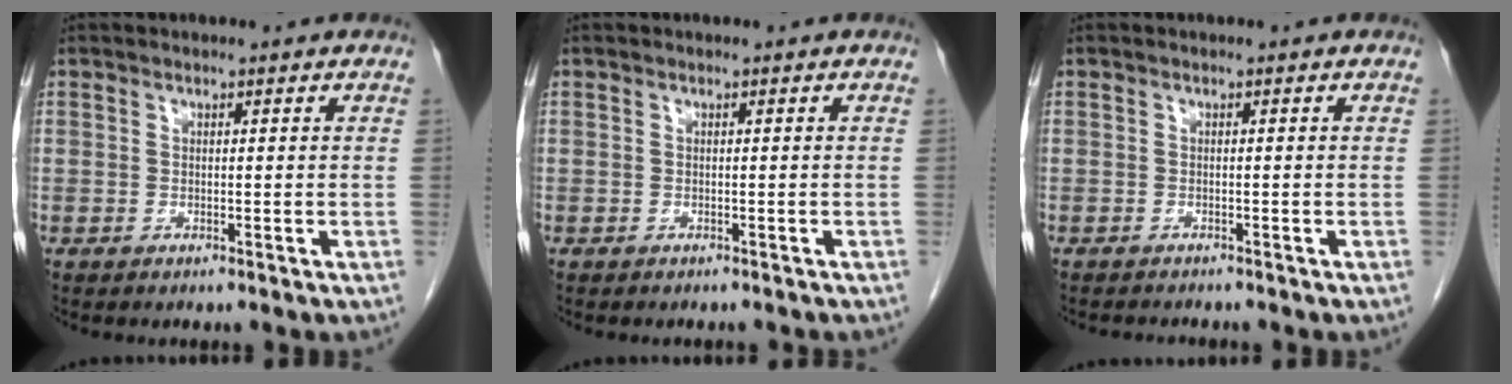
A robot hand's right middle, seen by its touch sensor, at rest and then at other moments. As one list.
[{"total": 1.9, "force": [-1.8, 0.5, 0.5], "torque": [-0.012, -0.002, -0.023]}, {"total": 2.2, "force": [-2.1, 0.4, 0.5], "torque": [-0.009, -0.005, -0.029]}]